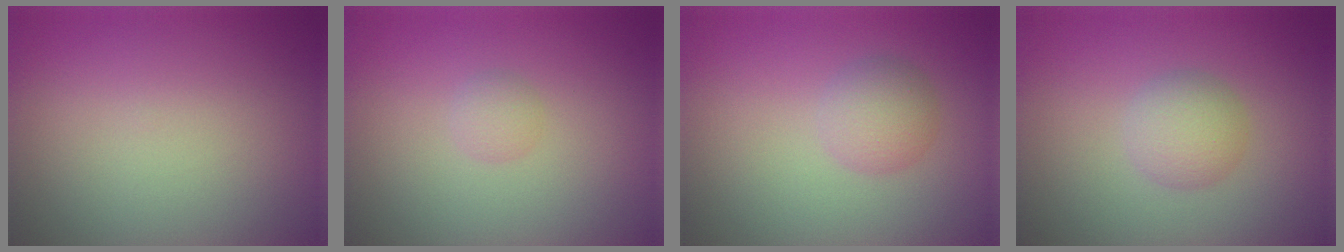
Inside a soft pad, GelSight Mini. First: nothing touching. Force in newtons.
{"total": 1.0, "press": 1.0, "slide": 0.1}
{"total": 2.4, "press": 2.4, "slide": 0.1}
{"total": 2.7, "press": 2.7, "slide": 0.0}